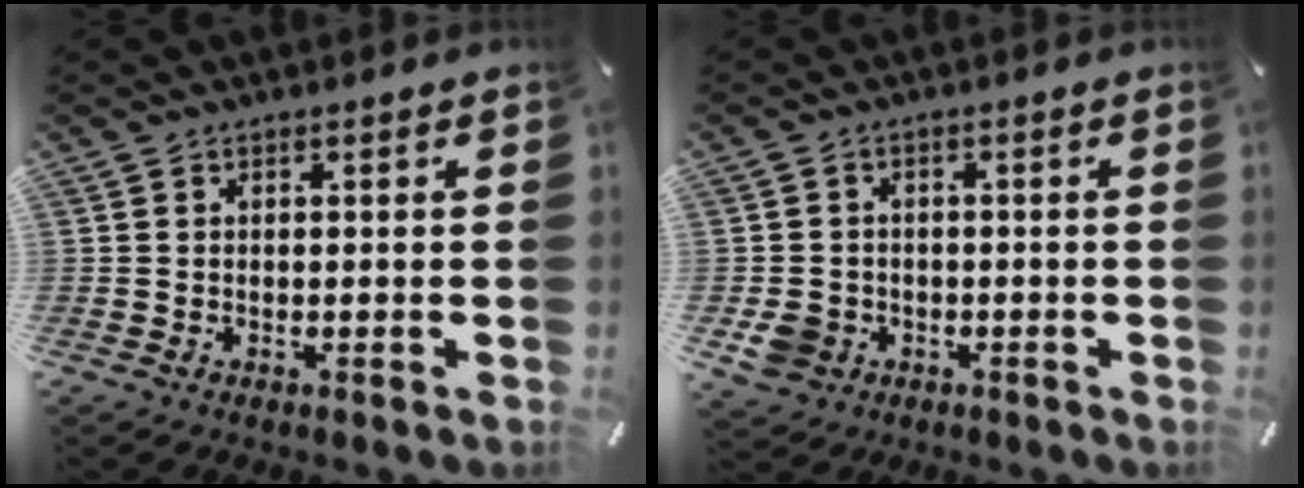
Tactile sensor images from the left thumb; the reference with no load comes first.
{"total": 5.5, "force": [-1.7, 4.9, 1.9], "torque": [-0.043, 0.005, -0.032]}